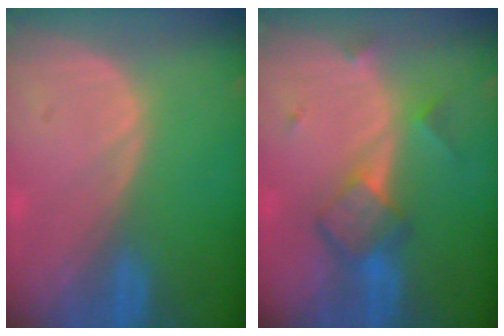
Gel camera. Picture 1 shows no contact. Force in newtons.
{"total": 6.0, "press": 5.3, "slide": 2.8}